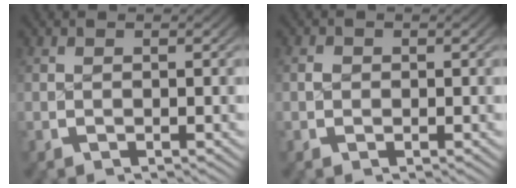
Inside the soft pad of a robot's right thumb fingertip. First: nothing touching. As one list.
[{"total": 0.9, "force": [0.2, 0.8, -0.5], "torque": [0.005, -0.005, 0.005]}]